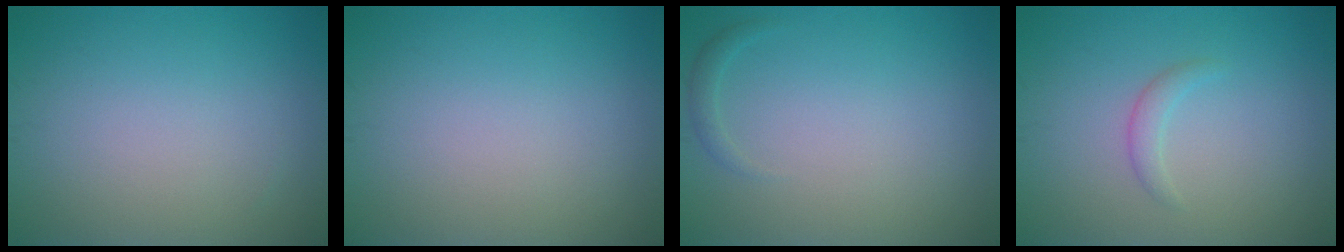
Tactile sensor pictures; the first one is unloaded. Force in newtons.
{"total": 0.0}
{"total": 0.8, "press": 0.8, "slide": 0.1}
{"total": 1.2, "press": 1.2, "slide": 0.1}